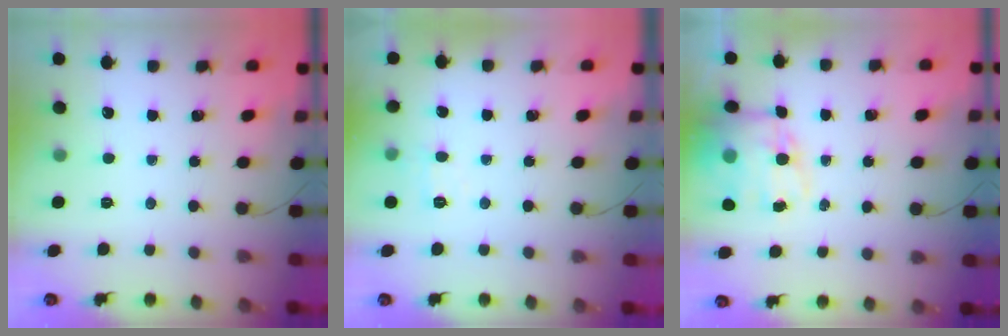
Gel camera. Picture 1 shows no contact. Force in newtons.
{"total": 5.1, "press": 4.9, "slide": 1.7}
{"total": 14.8, "press": 14.4, "slide": 3.4}